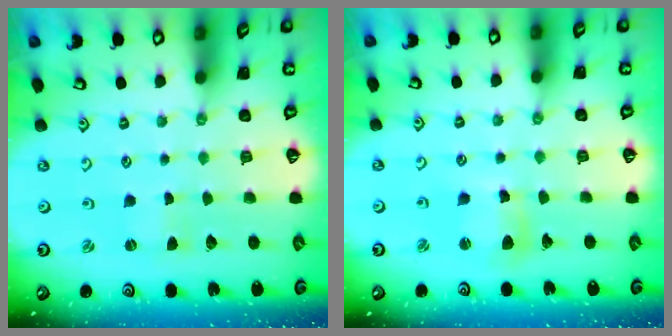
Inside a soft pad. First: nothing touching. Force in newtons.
{"total": 8.0, "press": 7.9, "slide": 1.4}